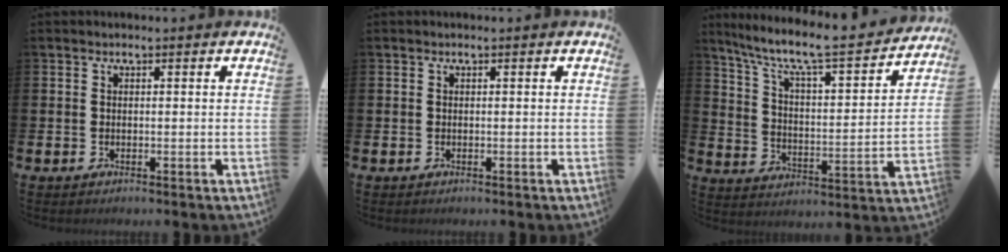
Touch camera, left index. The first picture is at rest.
{"total": 0.0}
{"total": 8.8, "force": [7.6, 1.4, 4.1], "torque": [-0.109, -0.056, 0.122]}